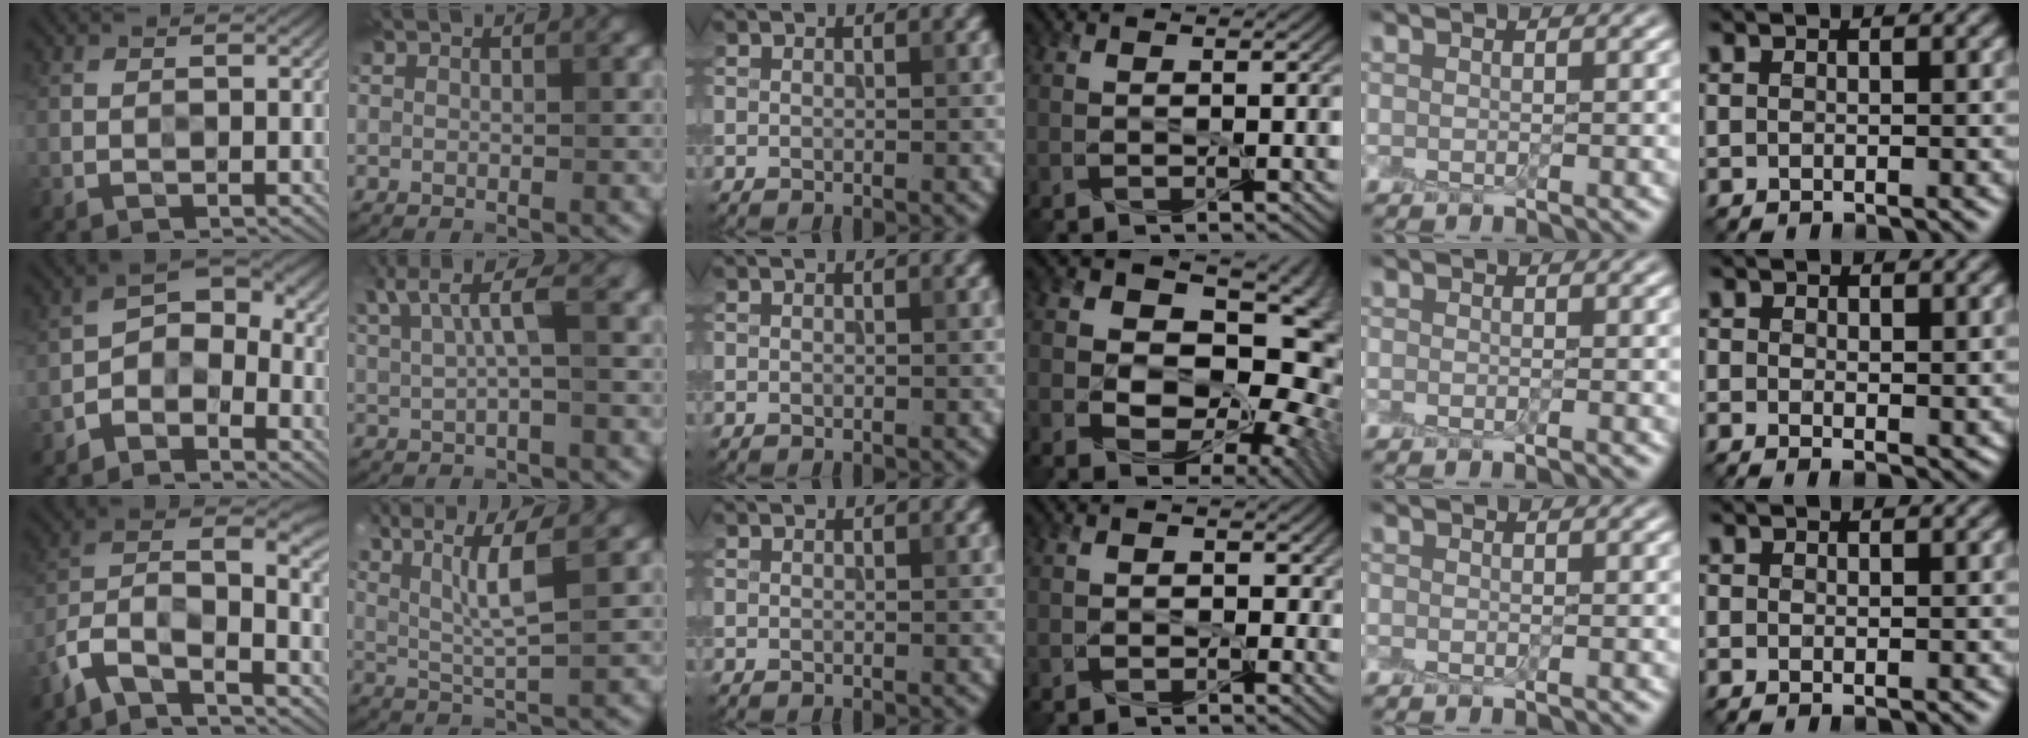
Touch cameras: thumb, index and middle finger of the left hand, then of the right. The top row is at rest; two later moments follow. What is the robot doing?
{"motion": "peel", "object": "aluminum foil"}